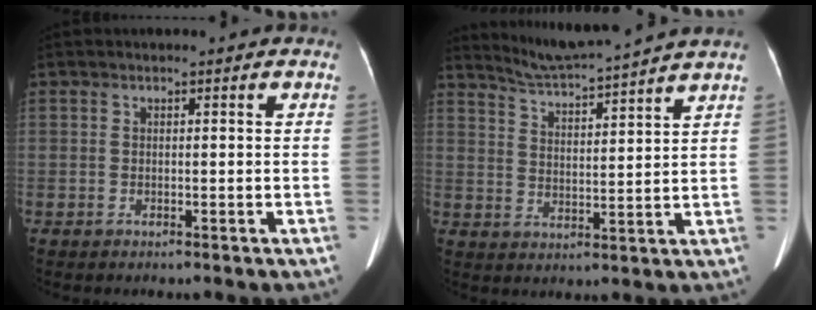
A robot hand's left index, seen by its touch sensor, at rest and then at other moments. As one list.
[{"total": 10.2, "force": [9.6, -1.7, 3.2], "torque": [-0.067, 0.004, 0.156]}]